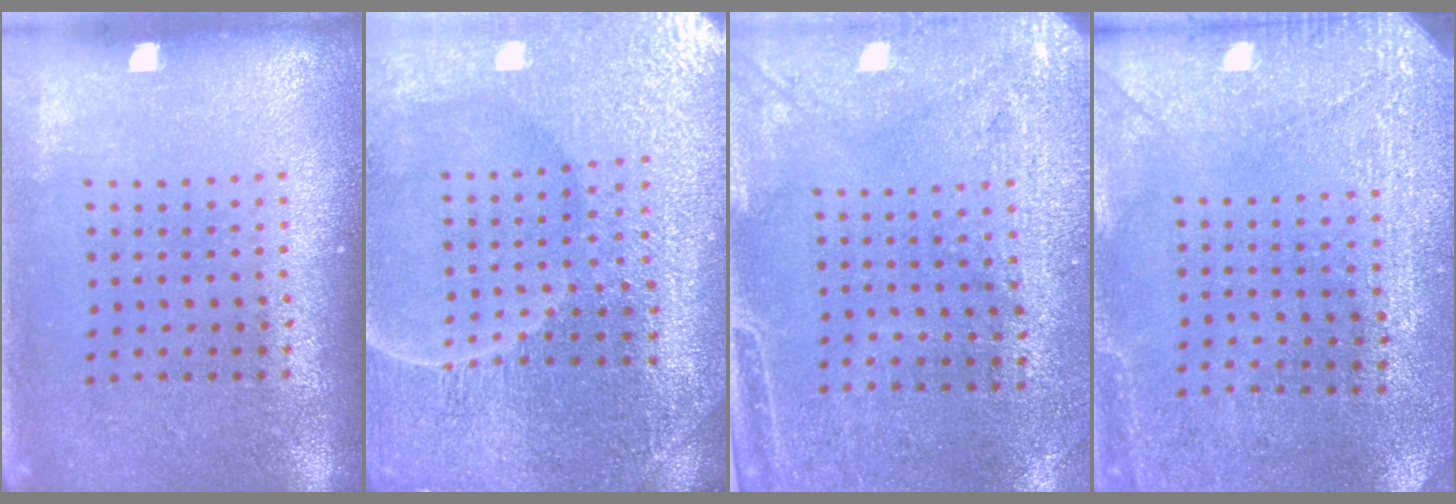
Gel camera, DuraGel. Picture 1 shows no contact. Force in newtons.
{"total": 5.3, "press": 5.0, "slide": 1.8}
{"total": 3.0, "press": 2.4, "slide": 1.7}
{"total": 3.0, "press": 2.6, "slide": 1.4}